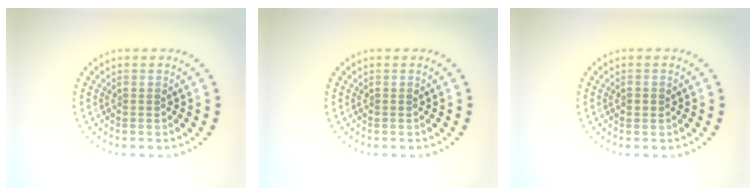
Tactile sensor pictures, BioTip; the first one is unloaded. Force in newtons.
{"total": 0.0}
{"total": 1.1, "press": 1.1, "slide": 0.2}